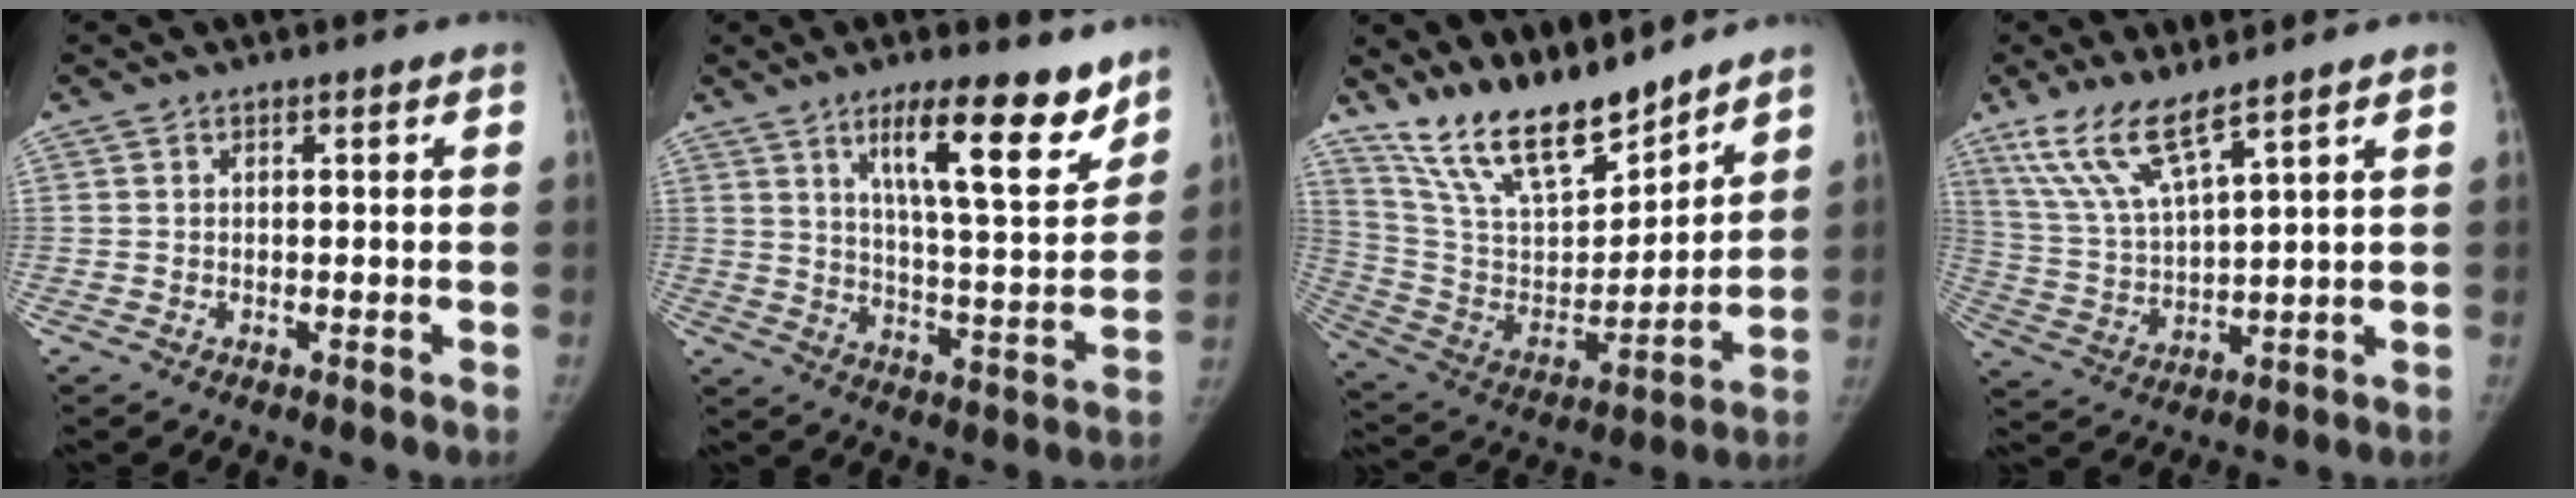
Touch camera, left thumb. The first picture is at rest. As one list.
[{"total": 16.1, "force": [10.2, 4.0, 11.8], "torque": [-0.147, -0.069, 0.168]}, {"total": 18.7, "force": [16.0, 5.2, 8.1], "torque": [-0.112, -0.097, 0.300]}, {"total": 10.2, "force": [7.4, 1.5, 6.9], "torque": [-0.143, -0.036, 0.164]}]